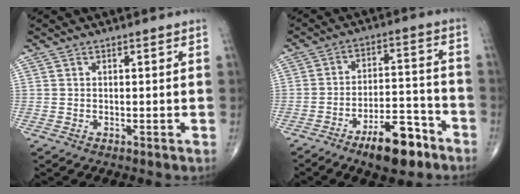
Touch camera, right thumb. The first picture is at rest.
{"total": 11.5, "force": [-7.5, 4.4, 7.5], "torque": [-0.101, 0.060, -0.122]}